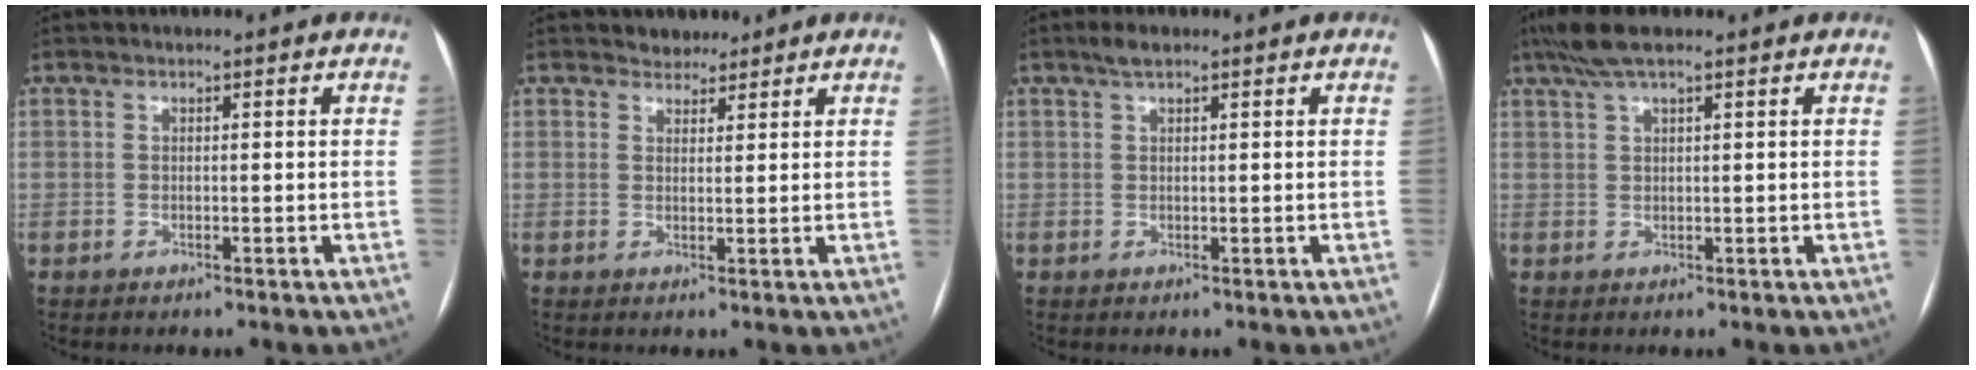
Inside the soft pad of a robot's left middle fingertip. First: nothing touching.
{"total": 2.4, "force": [2.1, 1.2, 0.0], "torque": [0.000, 0.005, 0.032]}
{"total": 1.9, "force": [1.3, 0.4, 1.2], "torque": [-0.027, 0.009, 0.025]}
{"total": 5.4, "force": [4.0, 0.8, 3.6], "torque": [-0.076, 0.029, 0.074]}